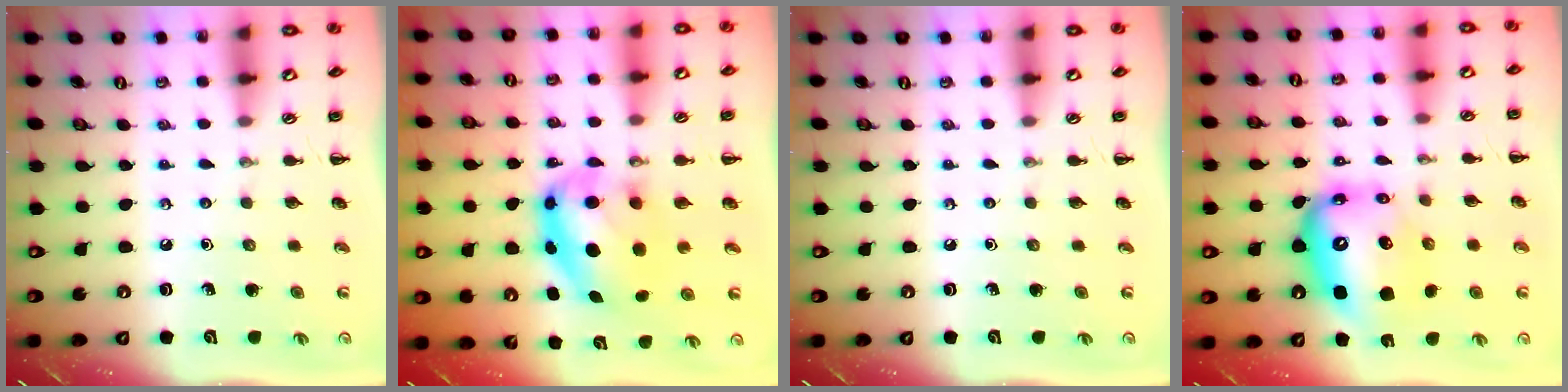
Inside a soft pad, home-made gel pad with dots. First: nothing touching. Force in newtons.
{"total": 9.1, "press": 8.9, "slide": 2.0}
{"total": 0.0}
{"total": 13.6, "press": 13.1, "slide": 3.7}